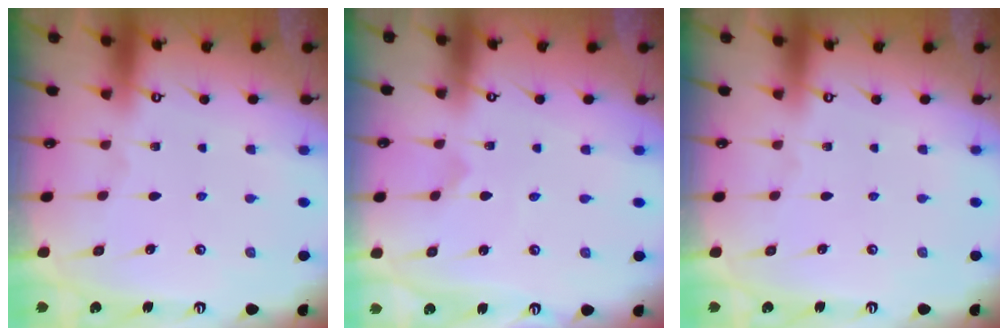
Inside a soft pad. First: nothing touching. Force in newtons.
{"total": 0.0}
{"total": 0.0}